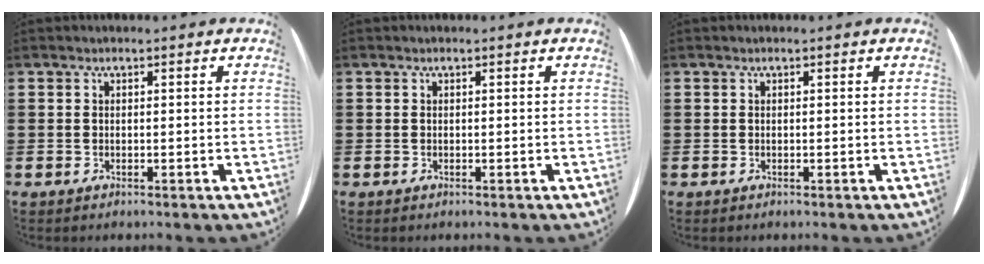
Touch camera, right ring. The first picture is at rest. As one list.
[{"total": 0.0}, {"total": 0.0}]